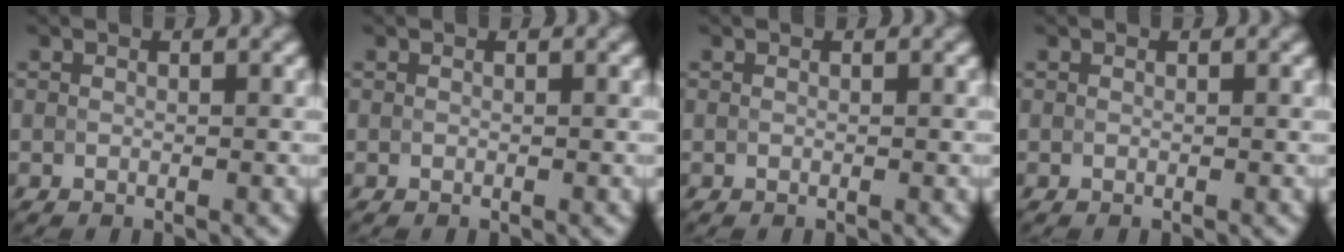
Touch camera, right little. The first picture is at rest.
{"total": 0.0}
{"total": 0.0}
{"total": 0.0}